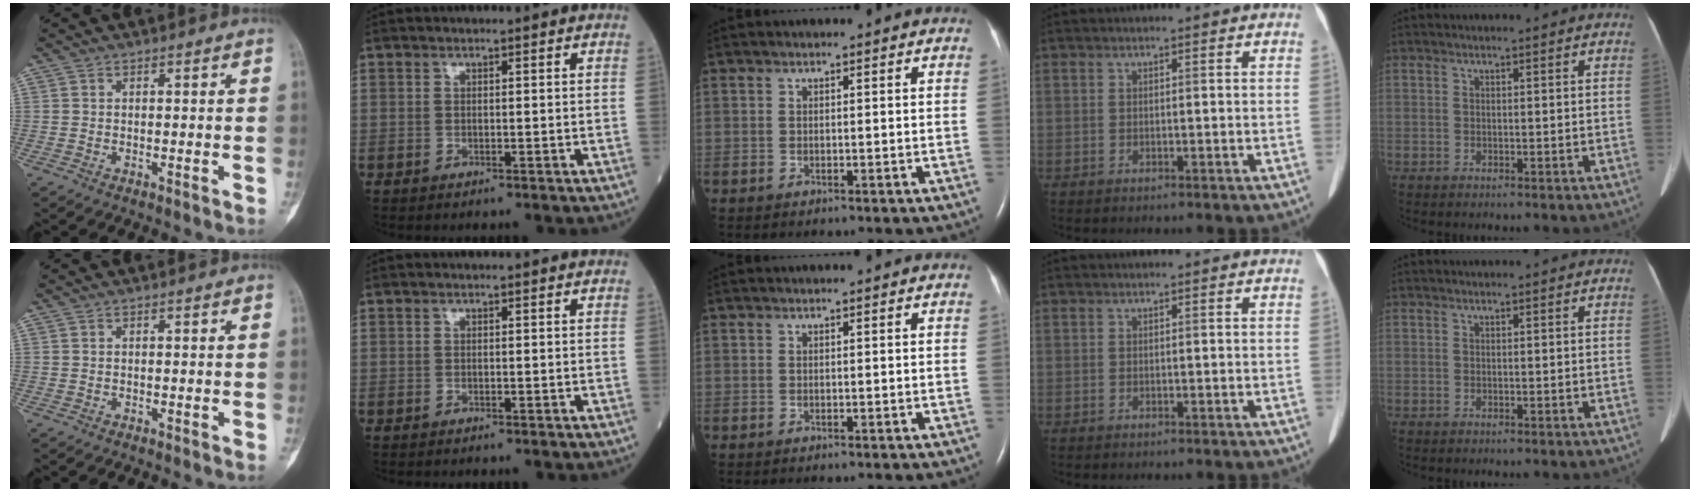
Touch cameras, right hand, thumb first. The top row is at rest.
{}